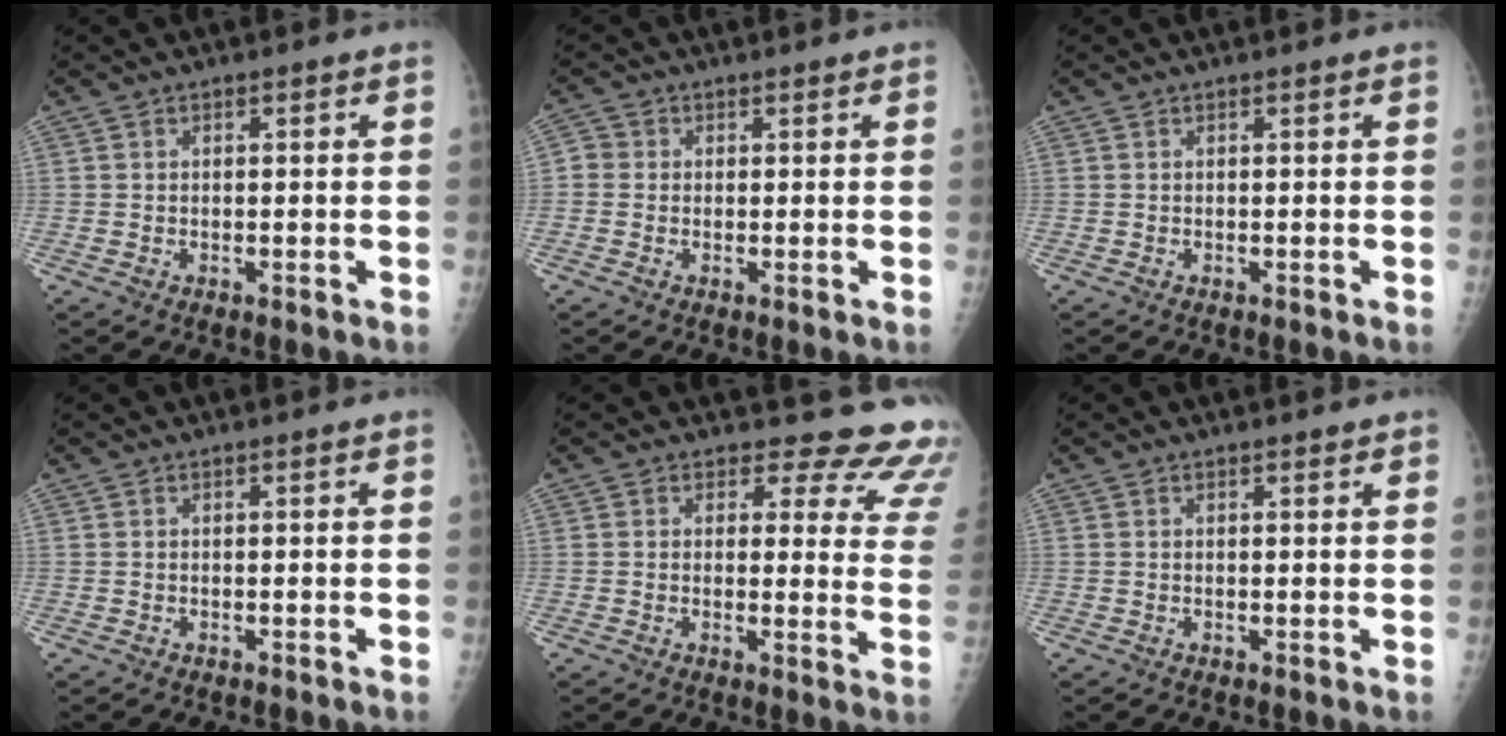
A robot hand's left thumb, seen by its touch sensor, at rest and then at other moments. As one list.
[{"total": 2.4, "force": [0.2, 2.2, 0.7], "torque": [0.002, 0.003, -0.004]}, {"total": 0.0}, {"total": 0.0}, {"total": 14.3, "force": [13.2, 5.1, 1.9], "torque": [0.033, -0.117, 0.106]}, {"total": 1.0, "force": [0.8, 0.3, 0.5], "torque": [-0.005, -0.001, 0.010]}]